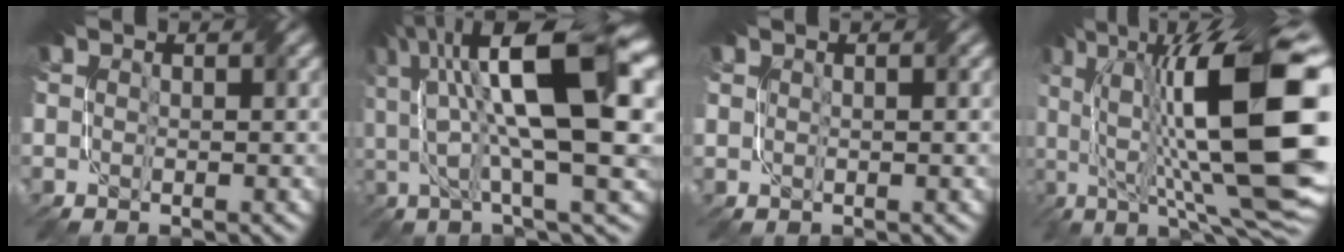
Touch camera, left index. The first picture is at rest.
{"total": 12.2, "force": [3.2, 3.1, 11.4], "torque": [-0.195, 0.020, 0.053]}
{"total": 0.7, "force": [0.7, 0.3, 0.1], "torque": [-0.003, -0.001, 0.007]}
{"total": 16.9, "force": [3.2, 4.9, 15.9], "torque": [-0.247, 0.014, 0.050]}